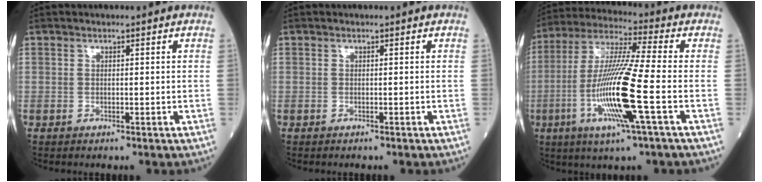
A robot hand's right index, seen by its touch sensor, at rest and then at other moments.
{"total": 0.0}
{"total": 15.2, "force": [-4.1, -0.4, 14.7], "torque": [-0.304, -0.013, -0.083]}